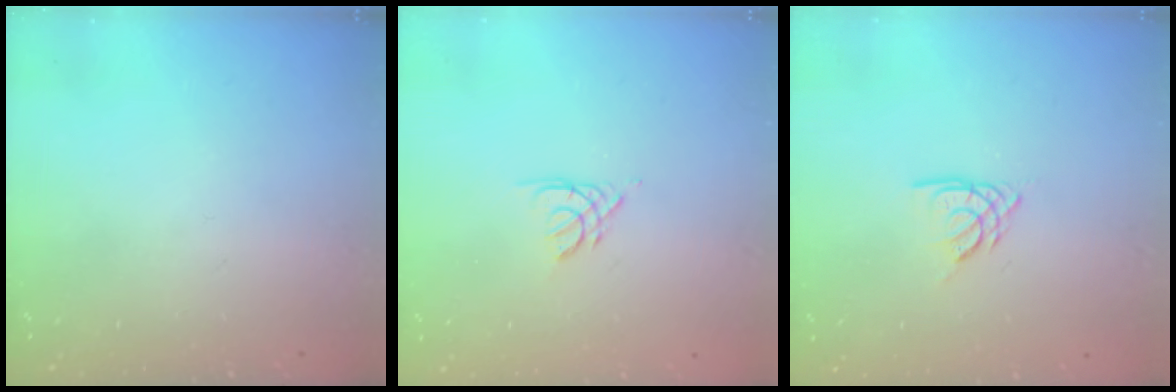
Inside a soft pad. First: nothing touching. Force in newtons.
{"total": 2.2, "press": 2.2, "slide": 0.4}
{"total": 3.8, "press": 3.7, "slide": 0.4}